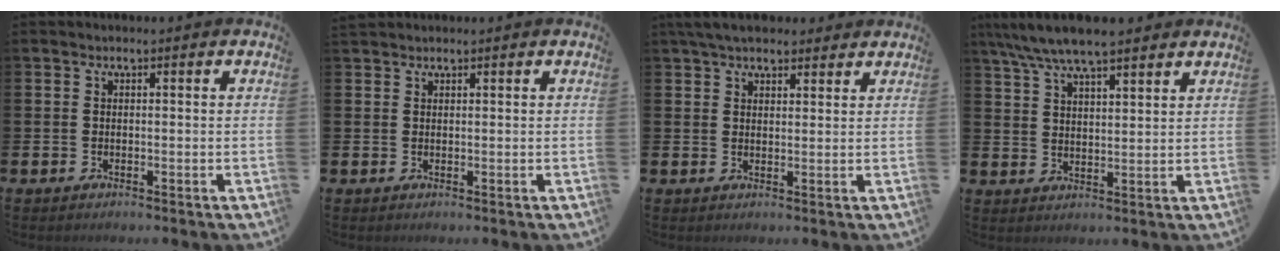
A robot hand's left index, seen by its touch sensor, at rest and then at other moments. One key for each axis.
{"total": 1.1, "fx": 1.0, "fy": 0.3, "fz": 0.0, "tx": 0.015, "ty": -0.003, "tz": 0.016}
{"total": 4.8, "fx": 4.3, "fy": 1.7, "fz": 1.4, "tx": -0.039, "ty": -0.007, "tz": 0.080}
{"total": 7.2, "fx": 6.6, "fy": 1.1, "fz": 2.7, "tx": -0.070, "ty": -0.019, "tz": 0.120}